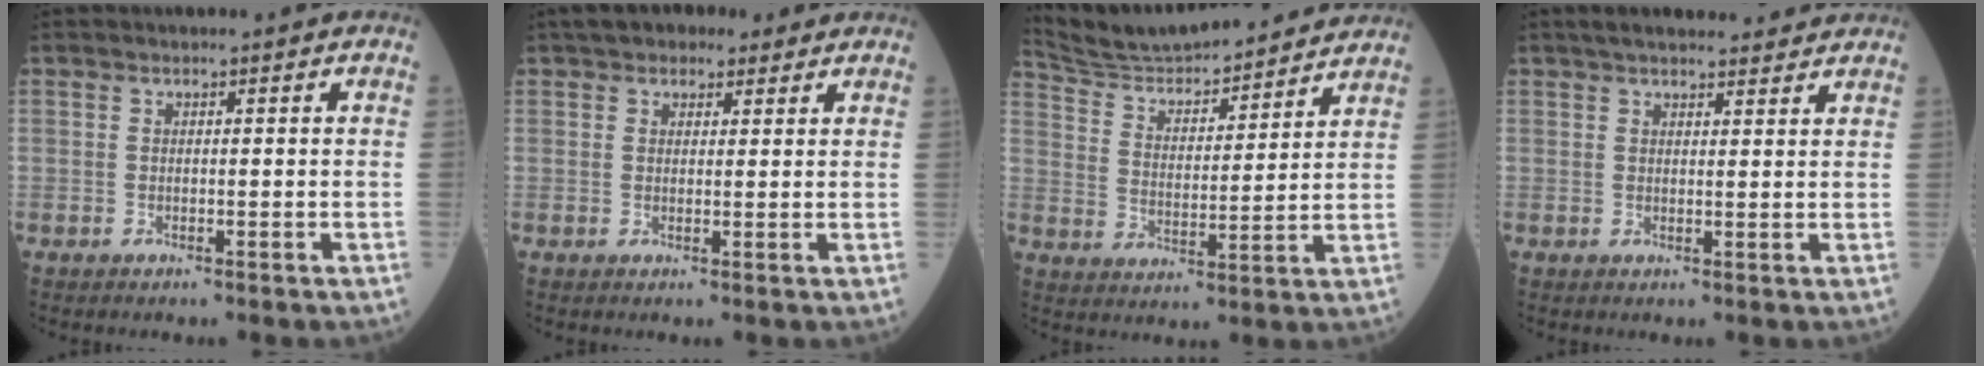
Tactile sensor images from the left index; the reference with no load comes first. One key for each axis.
{"total": 5.5, "fx": 4.1, "fy": 2.7, "fz": 2.3, "tx": -0.028, "ty": 0.029, "tz": 0.066}
{"total": 19.3, "fx": 18.2, "fy": 2.8, "fz": 5.7, "tx": -0.099, "ty": 0.015, "tz": 0.282}
{"total": 10.0, "fx": 9.0, "fy": 2.1, "fz": 3.8, "tx": -0.045, "ty": 0.024, "tz": 0.115}